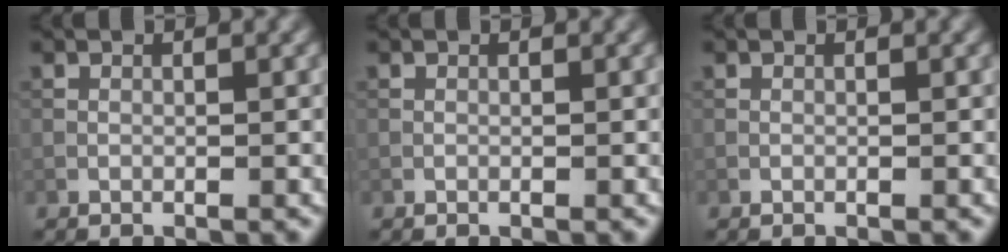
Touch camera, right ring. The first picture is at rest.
{"total": 0.0}
{"total": 0.0}